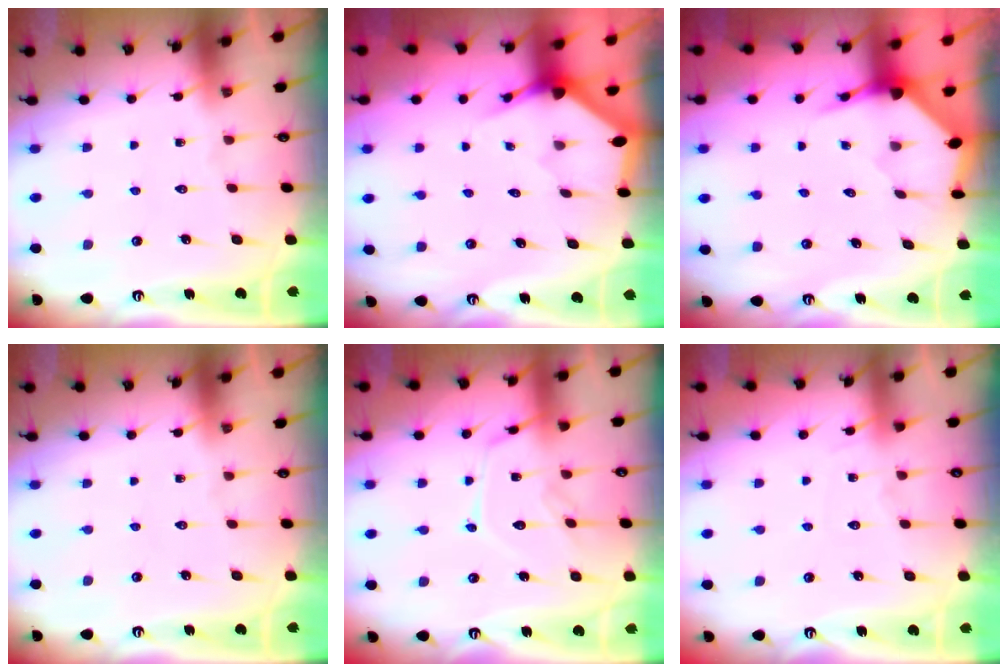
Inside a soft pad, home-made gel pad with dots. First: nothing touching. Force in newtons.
{"total": 3.0, "press": 3.0, "slide": 0.1}
{"total": 3.5, "press": 3.5, "slide": 0.4}
{"total": 0.0}
{"total": 12.7, "press": 12.7, "slide": 0.6}
{"total": 5.8, "press": 5.7, "slide": 0.7}